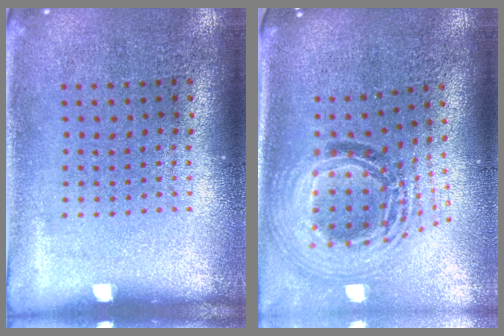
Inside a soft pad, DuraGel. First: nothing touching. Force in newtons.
{"total": 1.9, "press": 1.6, "slide": 1.0}